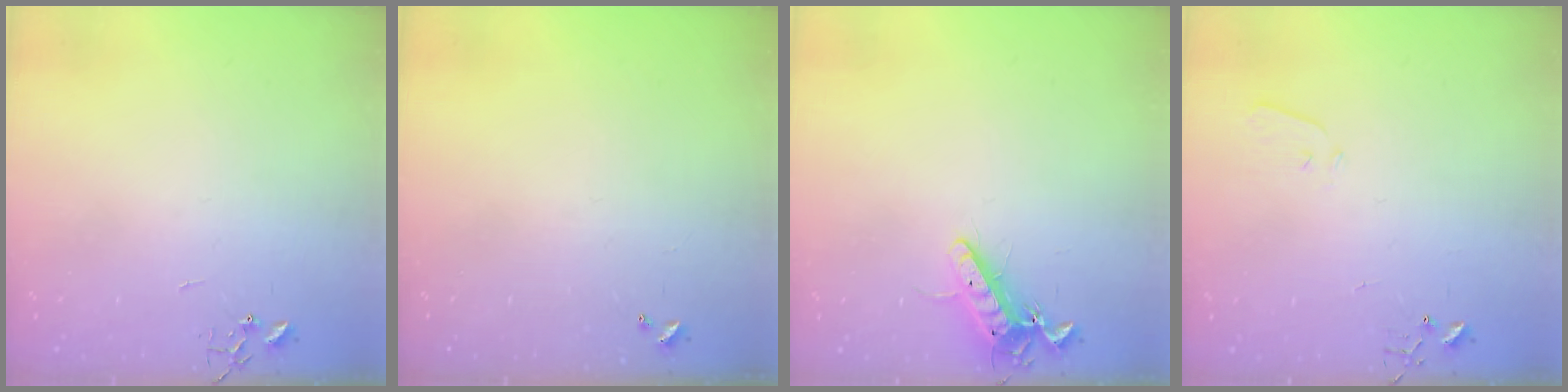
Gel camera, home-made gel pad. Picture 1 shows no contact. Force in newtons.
{"total": 0.0}
{"total": 12.2, "press": 12.1, "slide": 1.0}
{"total": 3.7, "press": 3.6, "slide": 0.7}